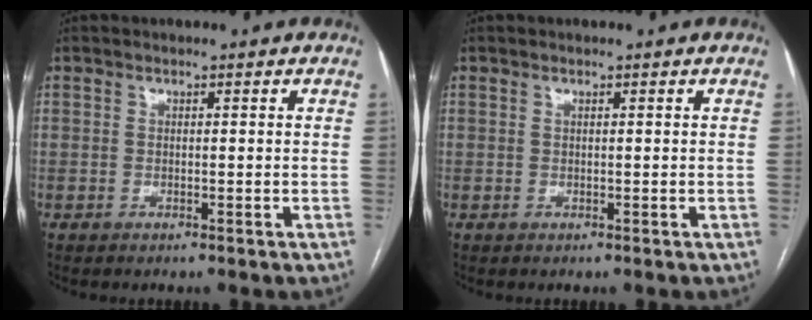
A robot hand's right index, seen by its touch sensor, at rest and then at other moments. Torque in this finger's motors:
{"motor_torque": [-0.09, 0.02, -0.01, 0.00]}